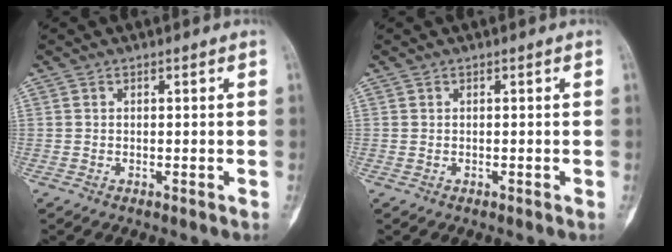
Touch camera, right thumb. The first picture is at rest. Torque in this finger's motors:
{"motor_torque": [0.20, -0.03, -0.33, -0.06, -0.03]}